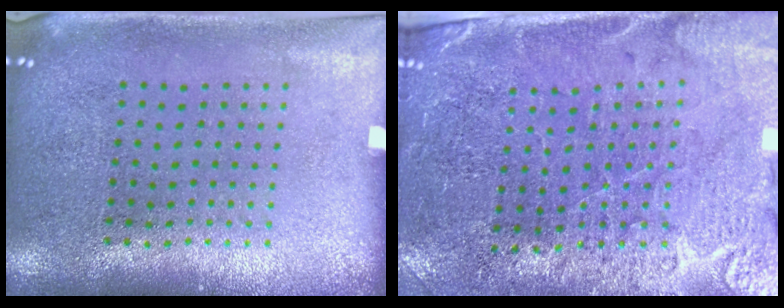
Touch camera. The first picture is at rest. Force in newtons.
{"total": 3.2, "press": 3.0, "slide": 0.9}